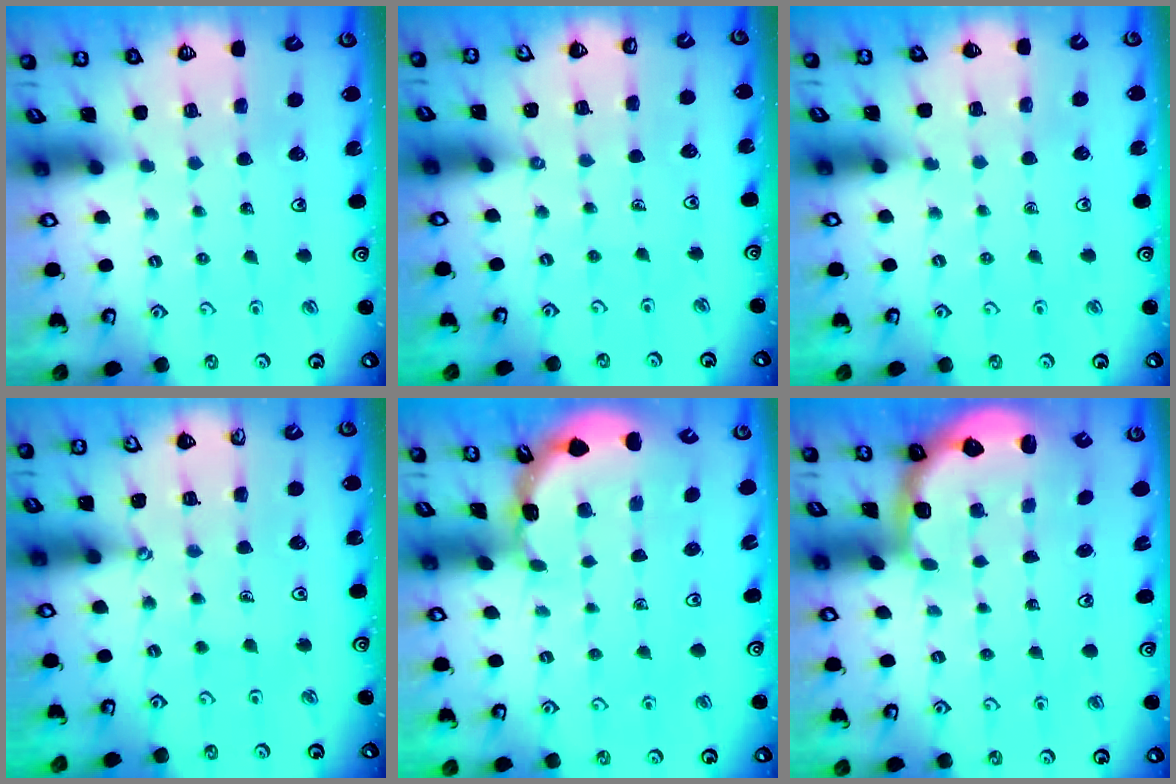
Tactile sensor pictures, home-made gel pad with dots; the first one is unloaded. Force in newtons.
{"total": 1.3, "press": 1.2, "slide": 0.3}
{"total": 2.9, "press": 2.8, "slide": 0.5}
{"total": 1.1, "press": 1.1, "slide": 0.1}
{"total": 1.7, "press": 1.7, "slide": 0.1}
{"total": 2.6, "press": 1.9, "slide": 1.7}